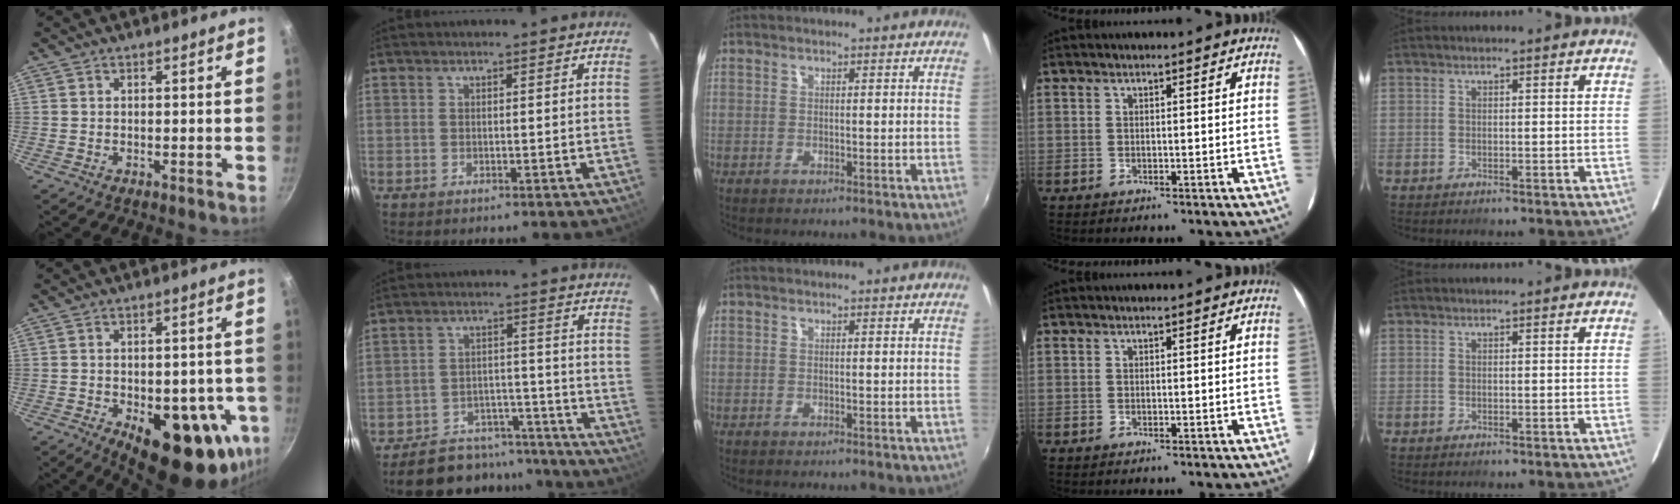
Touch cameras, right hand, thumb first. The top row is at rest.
{"thumb": {"total": 20.3, "force": [-7.3, 9.8, 16.2], "torque": [-0.164, 0.007, -0.087]}, "index": {"total": 16.2, "force": [-14.7, 6.1, 3.0], "torque": [-0.078, 0.045, -0.189]}}